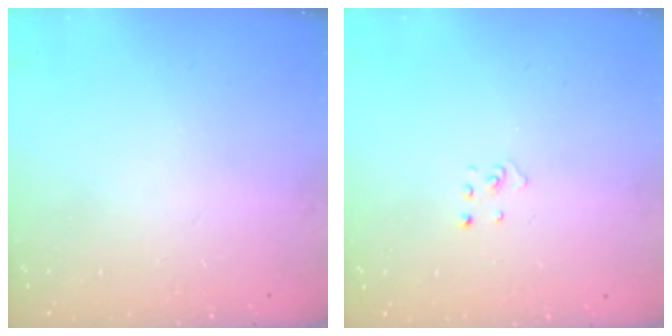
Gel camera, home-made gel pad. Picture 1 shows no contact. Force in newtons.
{"total": 1.9, "press": 1.9, "slide": 0.1}